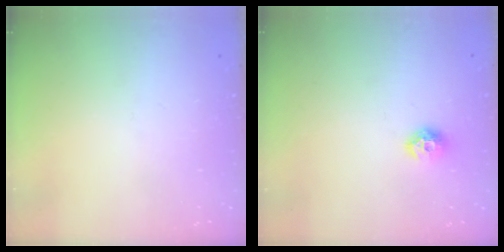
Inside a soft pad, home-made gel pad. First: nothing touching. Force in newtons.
{"total": 7.0, "press": 6.9, "slide": 0.9}